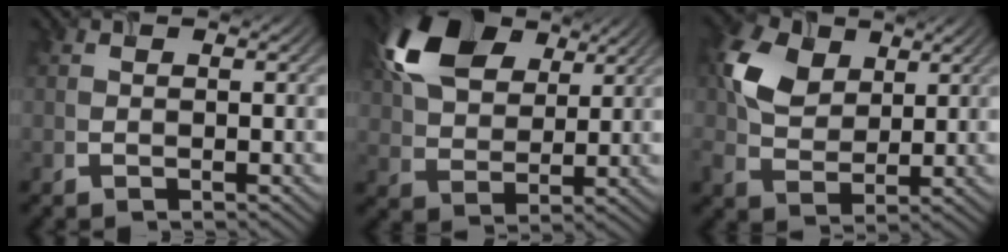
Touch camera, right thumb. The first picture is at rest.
{"total": 13.7, "force": [6.4, 8.1, 8.9], "torque": [-0.204, 0.029, 0.118]}
{"total": 7.6, "force": [2.8, 5.3, 4.7], "torque": [-0.119, 0.003, 0.053]}